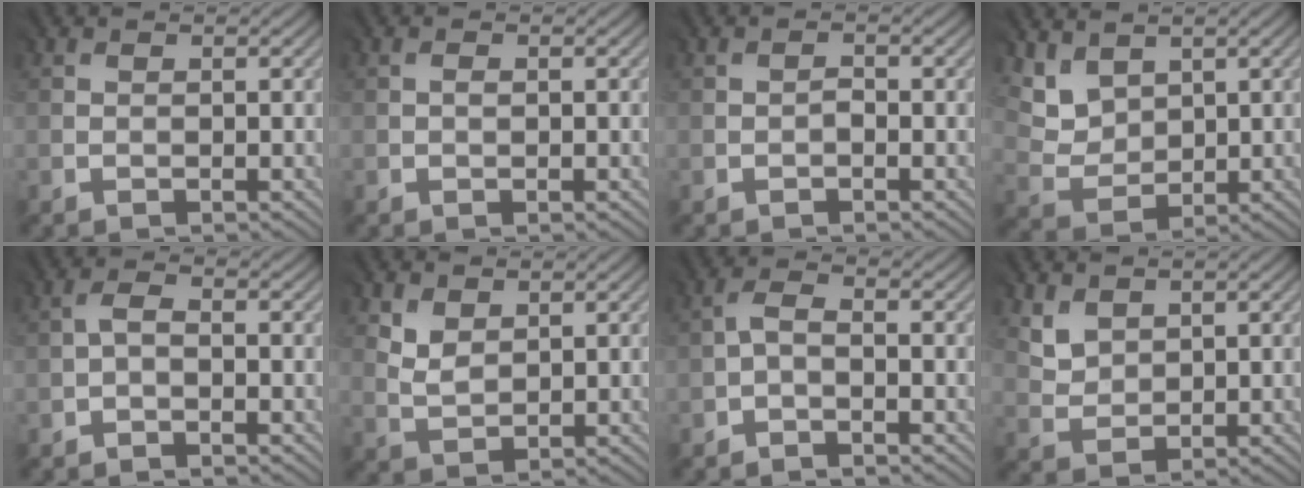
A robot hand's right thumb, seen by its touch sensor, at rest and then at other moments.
{"total": 0.6, "force": [-0.1, 0.4, 0.4], "torque": [-0.007, -0.001, -0.001]}
{"total": 0.7, "force": [-0.6, 0.1, 0.2], "torque": [-0.001, 0.001, -0.012]}
{"total": 5.4, "force": [3.7, 3.4, 1.9], "torque": [-0.074, -0.010, 0.091]}
{"total": 1.5, "force": [-0.6, 0.7, 1.2], "torque": [-0.028, 0.003, -0.014]}
{"total": 2.8, "force": [2.0, 1.7, 1.1], "torque": [-0.031, -0.004, 0.045]}
{"total": 1.9, "force": [-1.0, 0.8, 1.4], "torque": [-0.036, 0.004, -0.024]}
{"total": 3.1, "force": [2.1, 2.1, 0.8], "torque": [-0.030, -0.005, 0.049]}